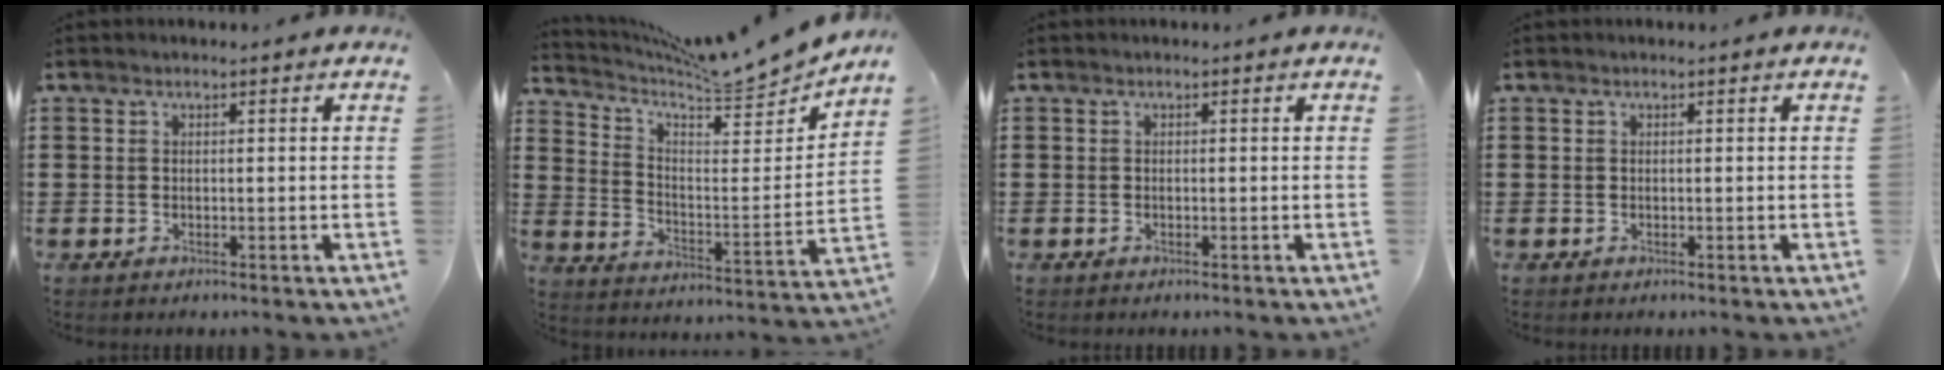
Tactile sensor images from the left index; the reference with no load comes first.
{"total": 7.4, "force": [7.1, 0.3, 2.4], "torque": [-0.062, -0.062, 0.116]}
{"total": 0.0}
{"total": 0.0}